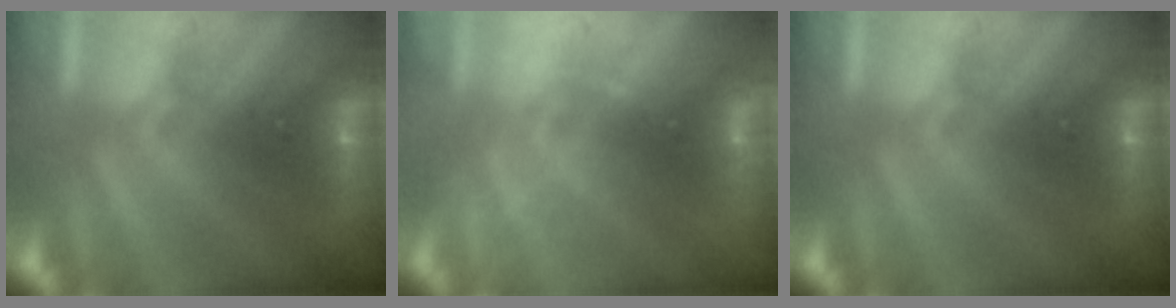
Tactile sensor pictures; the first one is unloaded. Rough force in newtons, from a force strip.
{"total": 2.3}
{"total": 0.0}